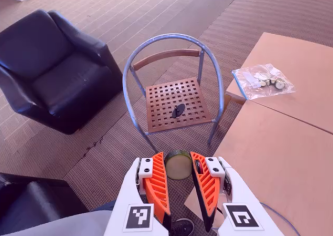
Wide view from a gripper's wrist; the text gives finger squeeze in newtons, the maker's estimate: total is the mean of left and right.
{"total": 10.4, "left": 10.3, "right": 10.6}